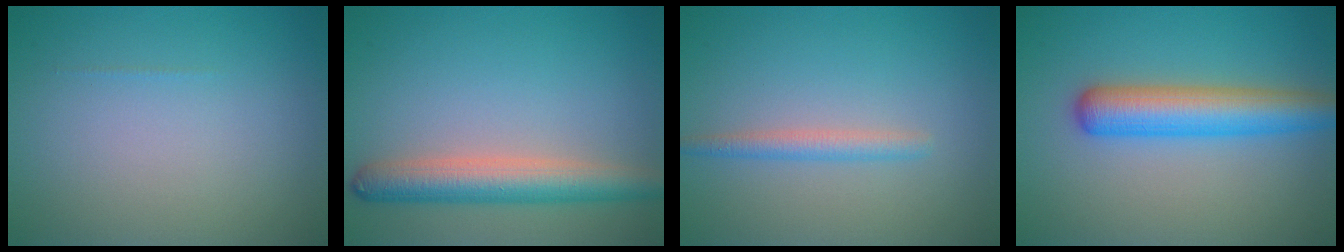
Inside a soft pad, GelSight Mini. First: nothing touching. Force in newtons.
{"total": 5.0, "press": 4.9, "slide": 0.2}
{"total": 1.7, "press": 1.7, "slide": 0.1}
{"total": 5.5, "press": 5.5, "slide": 0.3}